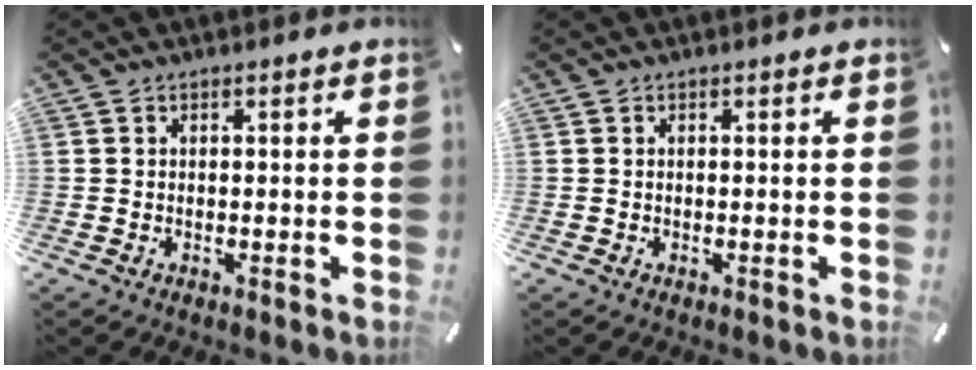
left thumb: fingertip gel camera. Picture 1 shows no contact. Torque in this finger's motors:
{"motor_torque": [-0.10, 0.10, 0.00, 0.00, 0.00]}